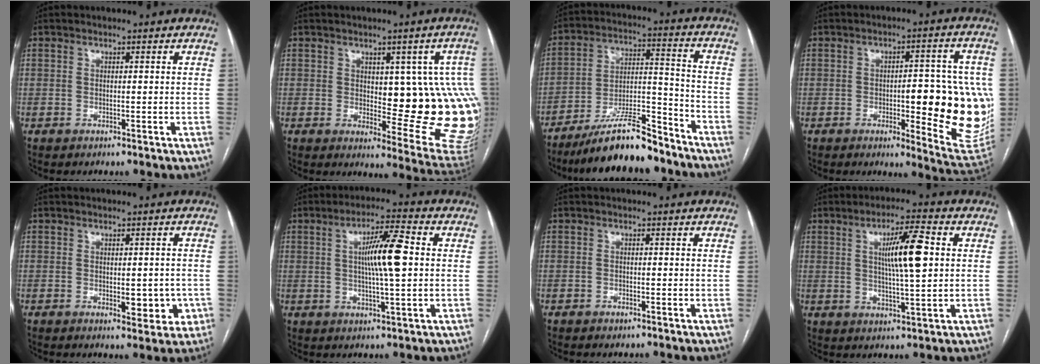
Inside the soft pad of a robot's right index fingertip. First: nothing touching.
{"total": 16.2, "force": [0.5, 5.5, 15.2], "torque": [-0.125, 0.007, 0.020]}
{"total": 15.0, "force": [-12.5, 2.9, 7.8], "torque": [-0.131, 0.020, -0.214]}
{"total": 17.5, "force": [-1.8, 4.5, 16.8], "torque": [-0.149, 0.007, -0.007]}
{"total": 5.2, "force": [-1.3, 2.5, 4.4], "torque": [-0.044, 0.004, -0.009]}
{"total": 9.2, "force": [1.1, 0.7, 9.1], "torque": [-0.159, 0.007, 0.017]}
{"total": 0.7, "force": [-0.5, 0.3, 0.4], "torque": [-0.008, -0.001, -0.005]}
{"total": 9.3, "force": [1.9, 0.9, 9.0], "torque": [-0.154, 0.004, 0.032]}